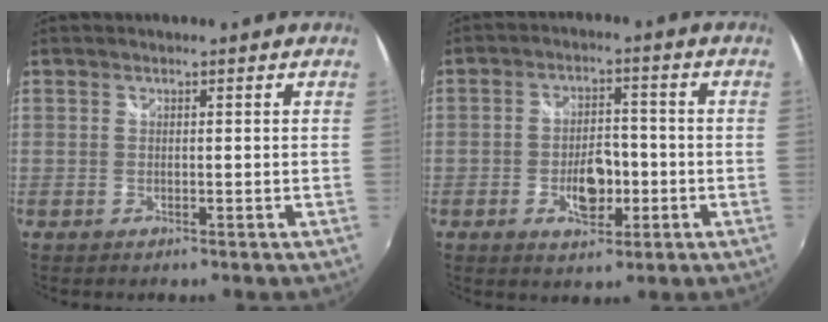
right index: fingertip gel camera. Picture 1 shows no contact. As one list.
[{"total": 7.1, "force": [-2.3, 3.9, 5.5], "torque": [-0.101, 0.006, -0.030]}]